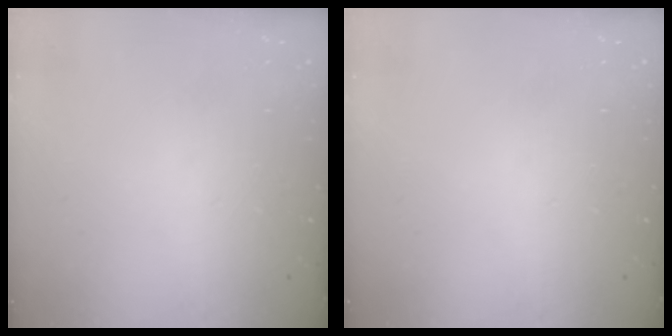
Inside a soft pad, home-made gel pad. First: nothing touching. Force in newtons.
{"total": 0.0}